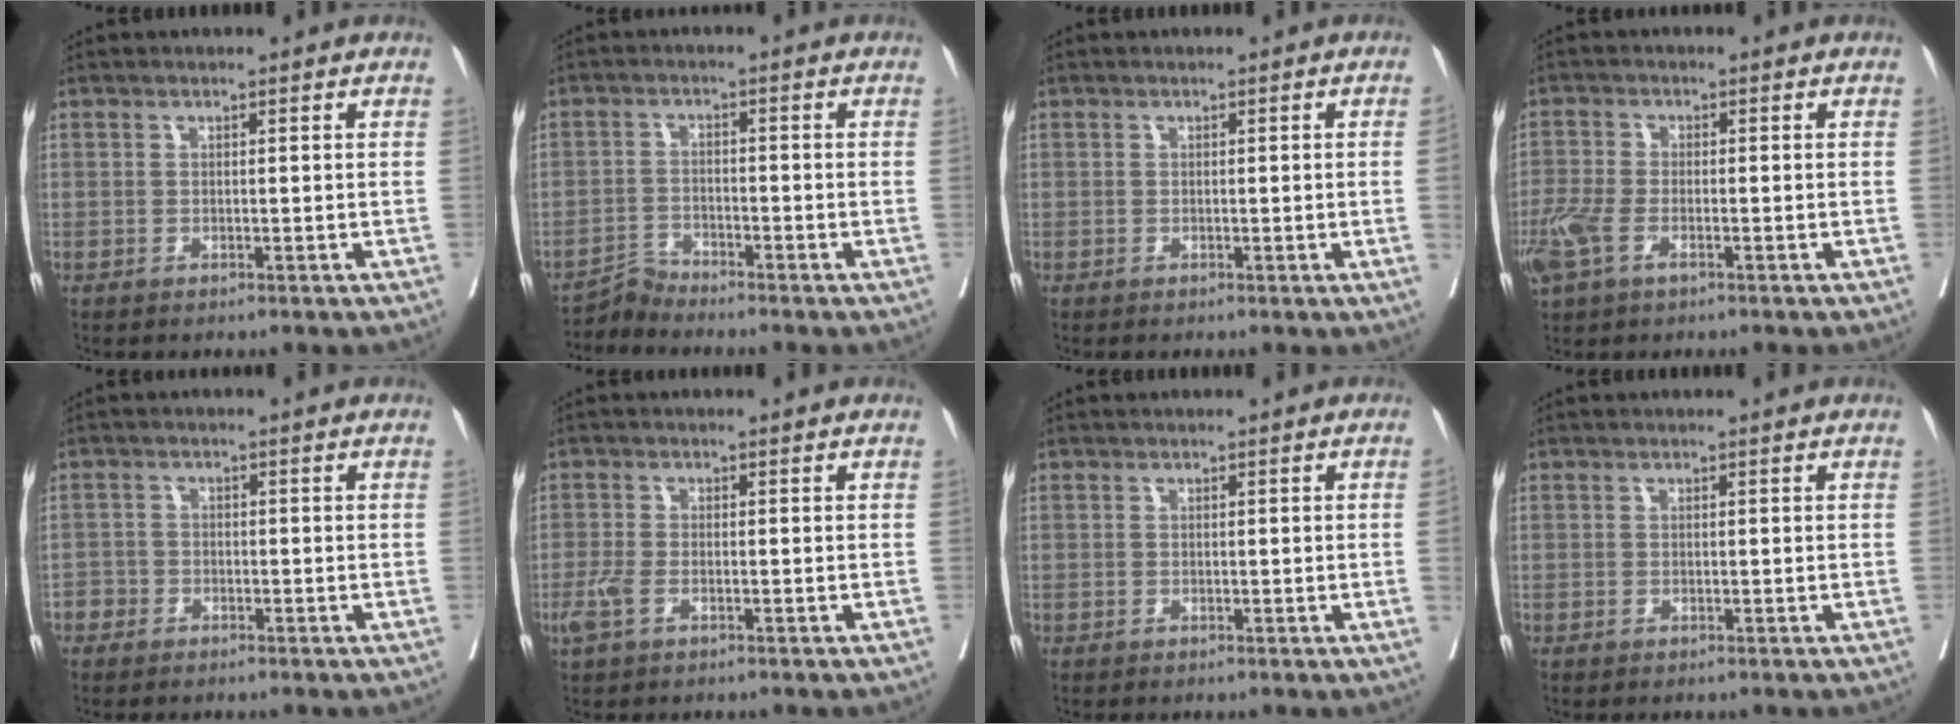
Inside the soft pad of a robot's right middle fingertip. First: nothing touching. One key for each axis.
{"total": 2.8, "fx": -2.6, "fy": -0.5, "fz": -1.0, "tx": 0.025, "ty": -0.012, "tz": -0.048}
{"total": 1.7, "fx": -0.2, "fy": -0.5, "fz": 1.7, "tx": -0.027, "ty": 0.001, "tz": 0.001}
{"total": 5.3, "fx": -2.3, "fy": 2.5, "fz": 4.1, "tx": -0.108, "ty": -0.009, "tz": -0.047}
{"total": 2.0, "fx": -1.3, "fy": 1.5, "fz": -0.1, "tx": 0.005, "ty": 0.010, "tz": -0.031}
{"total": 2.7, "fx": -1.2, "fy": 1.2, "fz": 2.1, "tx": -0.058, "ty": -0.003, "tz": -0.026}
{"total": 1.4, "fx": -0.1, "fy": -0.4, "fz": 1.3, "tx": -0.022, "ty": 0.001, "tz": 0.001}
{"total": 0.0}